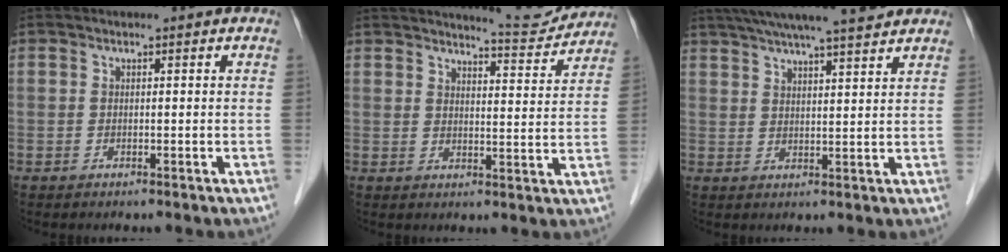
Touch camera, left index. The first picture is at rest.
{"total": 7.1, "force": [7.1, 0.1, 0.6], "torque": [-0.015, -0.018, 0.089]}
{"total": 14.4, "force": [12.4, 0.8, 7.2], "torque": [-0.124, 0.028, 0.179]}